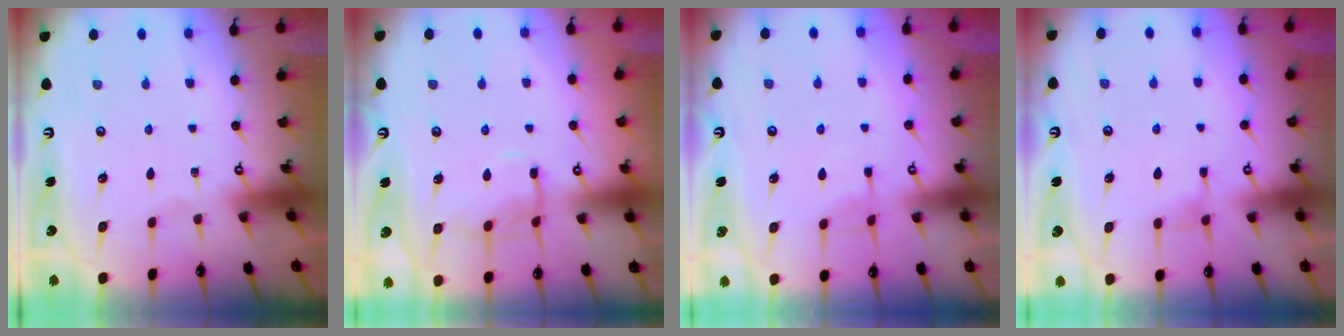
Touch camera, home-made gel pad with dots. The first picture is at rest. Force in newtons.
{"total": 9.6, "press": 9.6, "slide": 0.7}
{"total": 4.6, "press": 4.5, "slide": 0.4}
{"total": 5.6, "press": 5.6, "slide": 0.3}